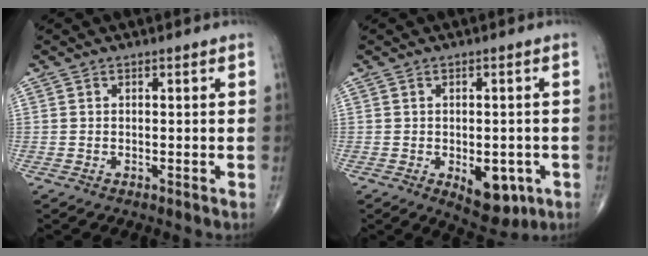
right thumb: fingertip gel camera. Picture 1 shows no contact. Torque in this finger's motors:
{"motor_torque": [1.91, 1.59, 0.45, -0.65, 0.06]}